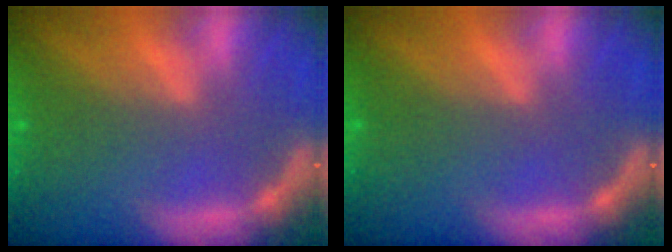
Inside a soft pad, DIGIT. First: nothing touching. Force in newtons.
{"total": 0.0}